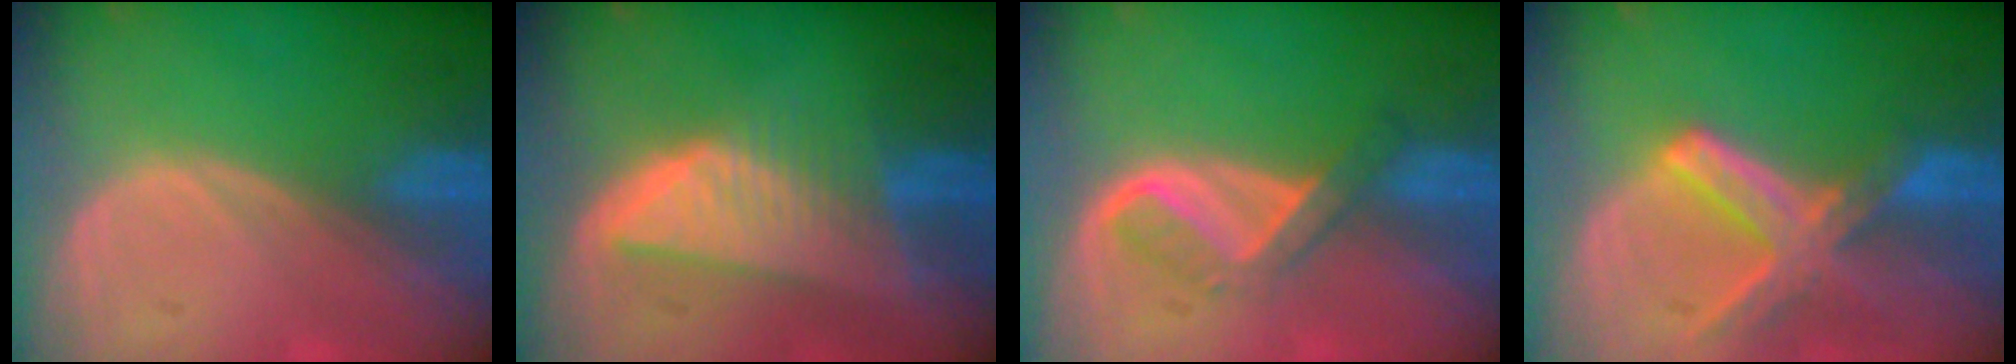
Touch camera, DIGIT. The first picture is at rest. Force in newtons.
{"total": 8.4, "press": 7.4, "slide": 3.9}
{"total": 5.3, "press": 4.4, "slide": 3.0}
{"total": 8.2, "press": 7.3, "slide": 3.9}